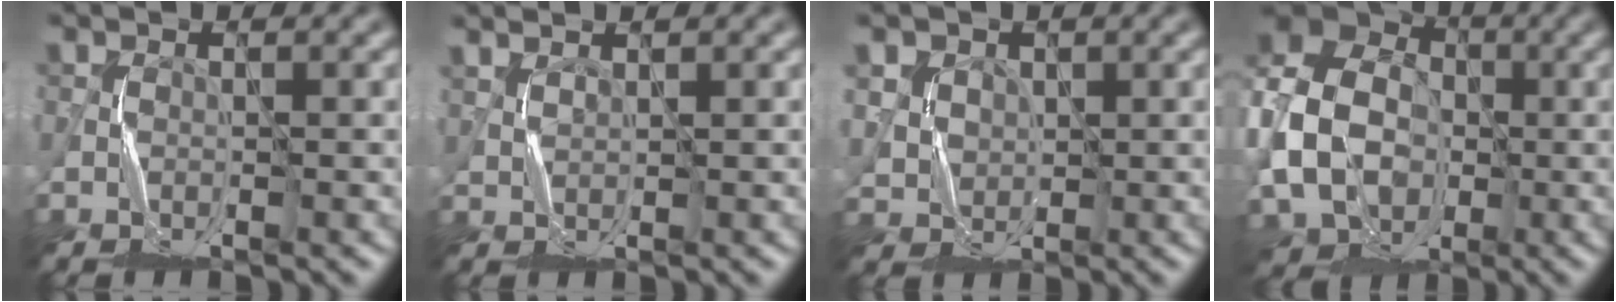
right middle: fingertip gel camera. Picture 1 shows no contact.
{"total": 2.0, "force": [1.7, 0.6, 1.0], "torque": [-0.022, 0.008, 0.020]}
{"total": 5.4, "force": [2.6, 4.2, 2.3], "torque": [-0.077, 0.010, 0.055]}
{"total": 13.1, "force": [-2.0, 10.2, 8.0], "torque": [-0.174, -0.012, -0.046]}